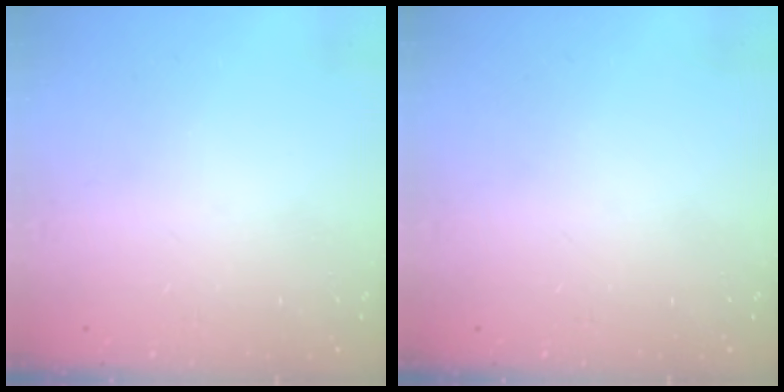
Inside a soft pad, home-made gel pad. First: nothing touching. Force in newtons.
{"total": 0.0}